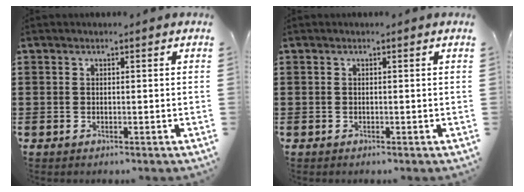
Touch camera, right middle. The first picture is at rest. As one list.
[{"total": 0.0}]